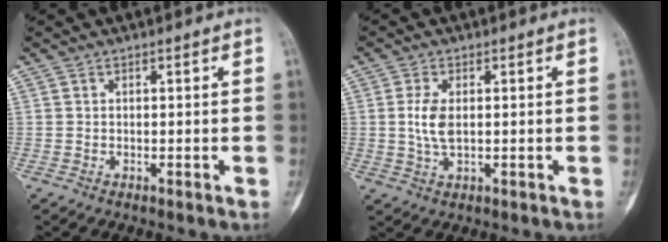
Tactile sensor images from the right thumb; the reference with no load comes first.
{"total": 4.7, "force": [0.4, 2.3, 4.1], "torque": [-0.088, -0.004, 0.009]}